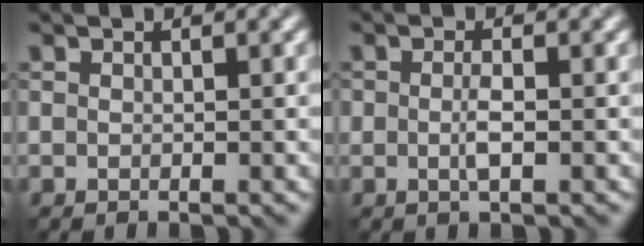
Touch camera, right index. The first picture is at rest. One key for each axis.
{"total": 1.6, "fx": -0.2, "fy": 0.4, "fz": 1.5, "tx": -0.031, "ty": -0.001, "tz": -0.006}